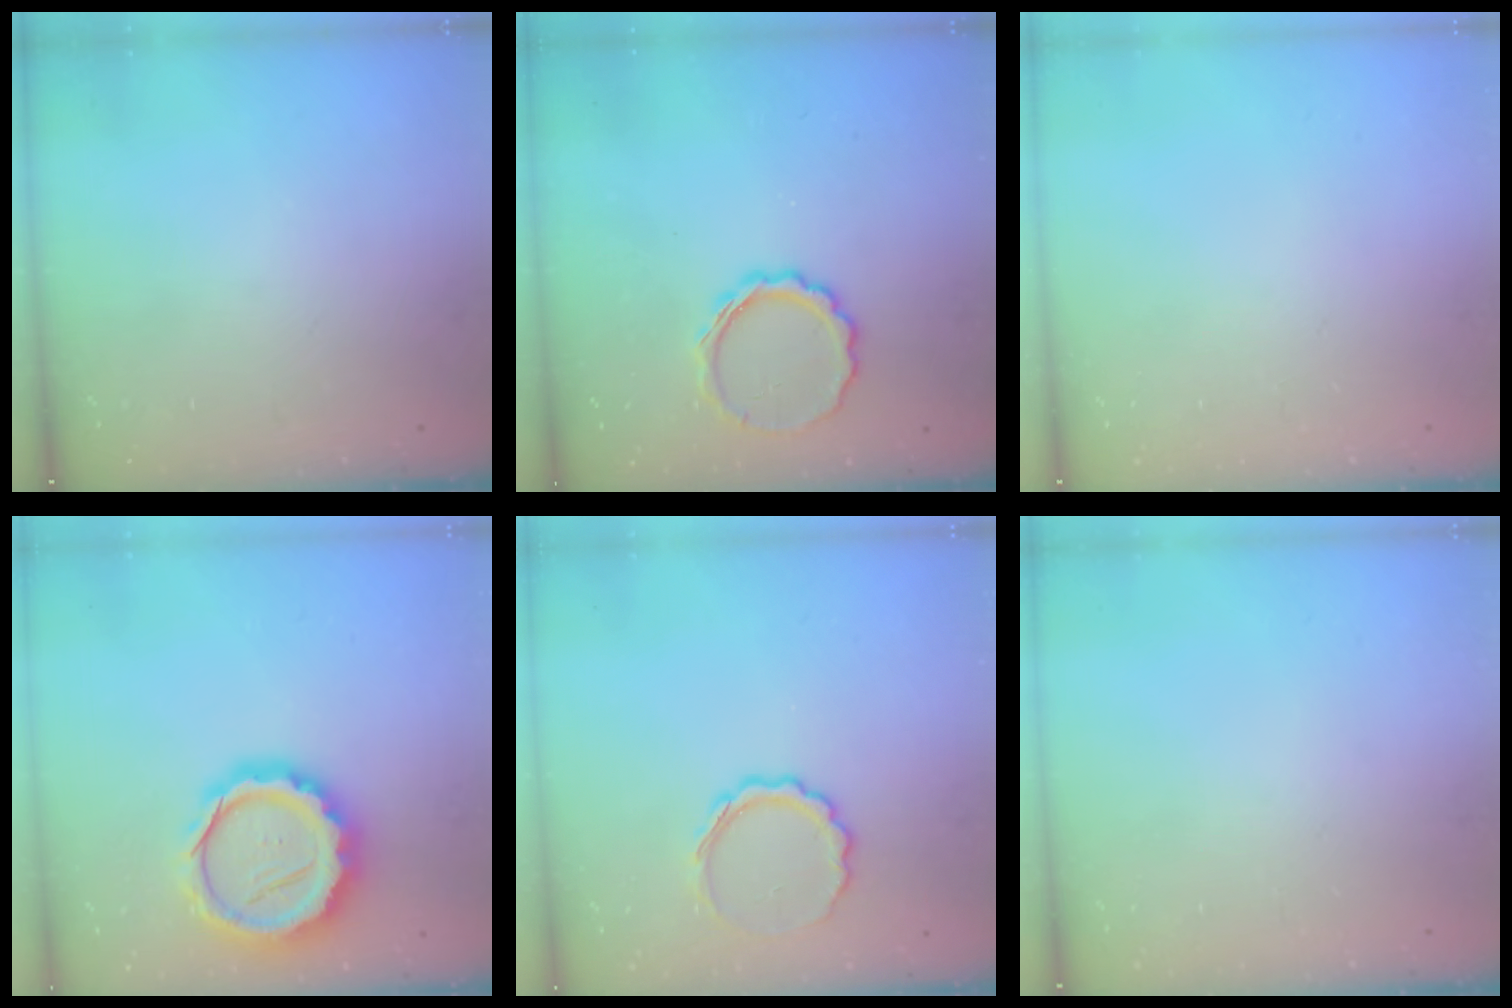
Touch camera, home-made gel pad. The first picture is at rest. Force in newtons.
{"total": 8.9, "press": 8.8, "slide": 1.6}
{"total": 0.0}
{"total": 20.2, "press": 19.8, "slide": 3.7}
{"total": 8.3, "press": 8.1, "slide": 1.9}
{"total": 0.0}